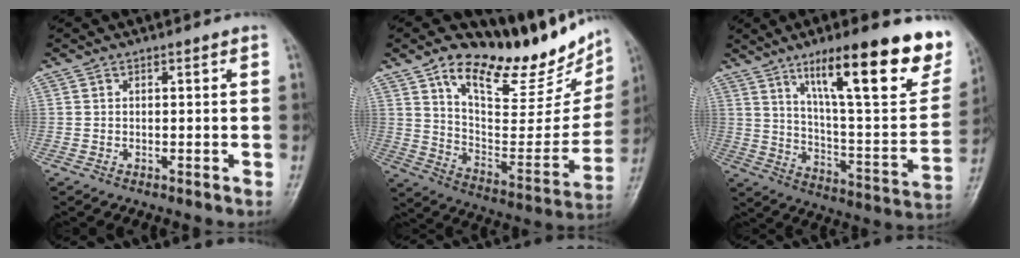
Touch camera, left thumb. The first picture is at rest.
{"total": 22.0, "force": [16.6, 7.4, 12.4], "torque": [-0.125, -0.092, 0.267]}
{"total": 26.9, "force": [15.9, 6.2, 20.8], "torque": [-0.274, -0.055, 0.251]}